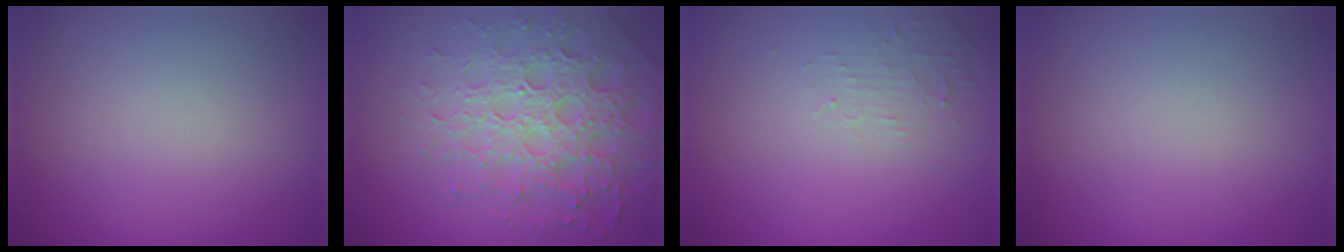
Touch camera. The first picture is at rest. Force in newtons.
{"total": 6.9, "press": 6.7, "slide": 1.6}
{"total": 1.6, "press": 1.5, "slide": 0.3}
{"total": 0.0}